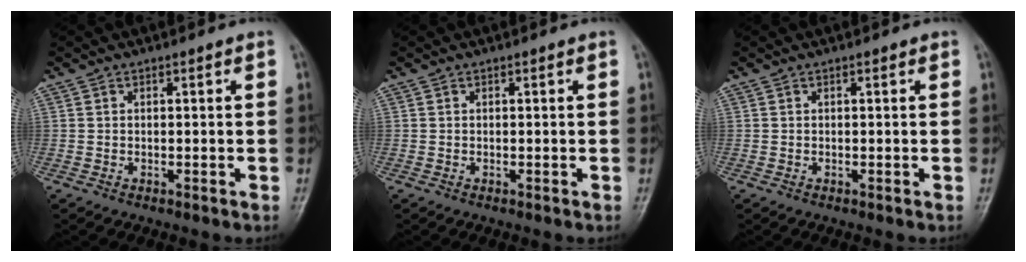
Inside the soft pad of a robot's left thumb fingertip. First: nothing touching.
{"total": 0.0}
{"total": 0.0}